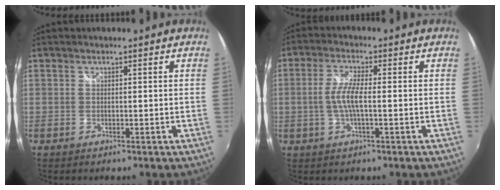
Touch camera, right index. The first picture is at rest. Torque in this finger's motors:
{"motor_torque": [0.81, -0.22, 0.42, 0.13]}